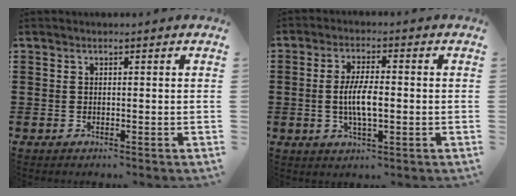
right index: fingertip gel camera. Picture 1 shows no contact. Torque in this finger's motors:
{"motor_torque": [1.37, 0.77, 0.31, 0.17]}